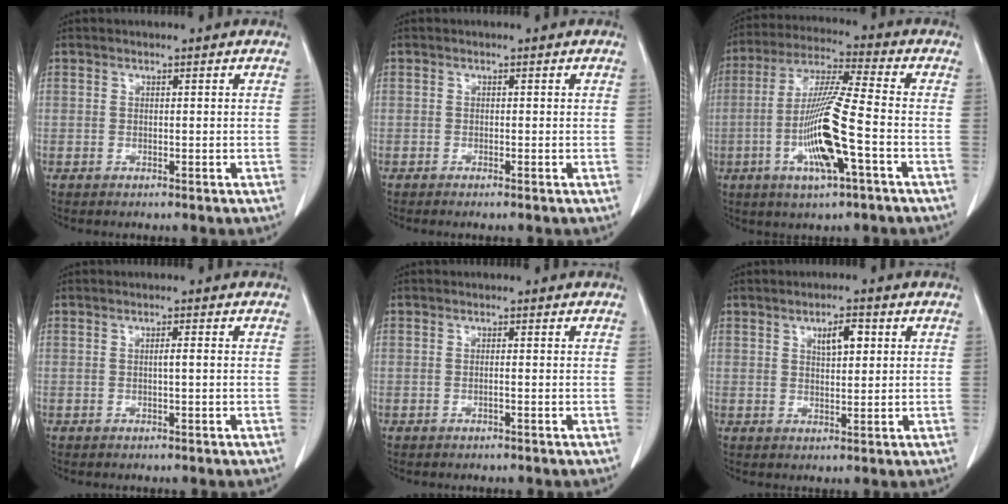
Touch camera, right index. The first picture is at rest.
{"total": 0.6, "force": [-0.4, -0.1, 0.4], "torque": [-0.008, 0.000, -0.008]}
{"total": 13.5, "force": [-3.8, 0.5, 12.9], "torque": [-0.259, -0.008, -0.075]}
{"total": 1.1, "force": [0.0, -0.1, 1.1], "torque": [-0.020, 0.001, -0.001]}
{"total": 0.6, "force": [-0.2, -0.1, 0.5], "torque": [-0.009, 0.001, -0.004]}
{"total": 3.9, "force": [1.5, 1.4, 3.3], "torque": [-0.053, 0.001, 0.025]}